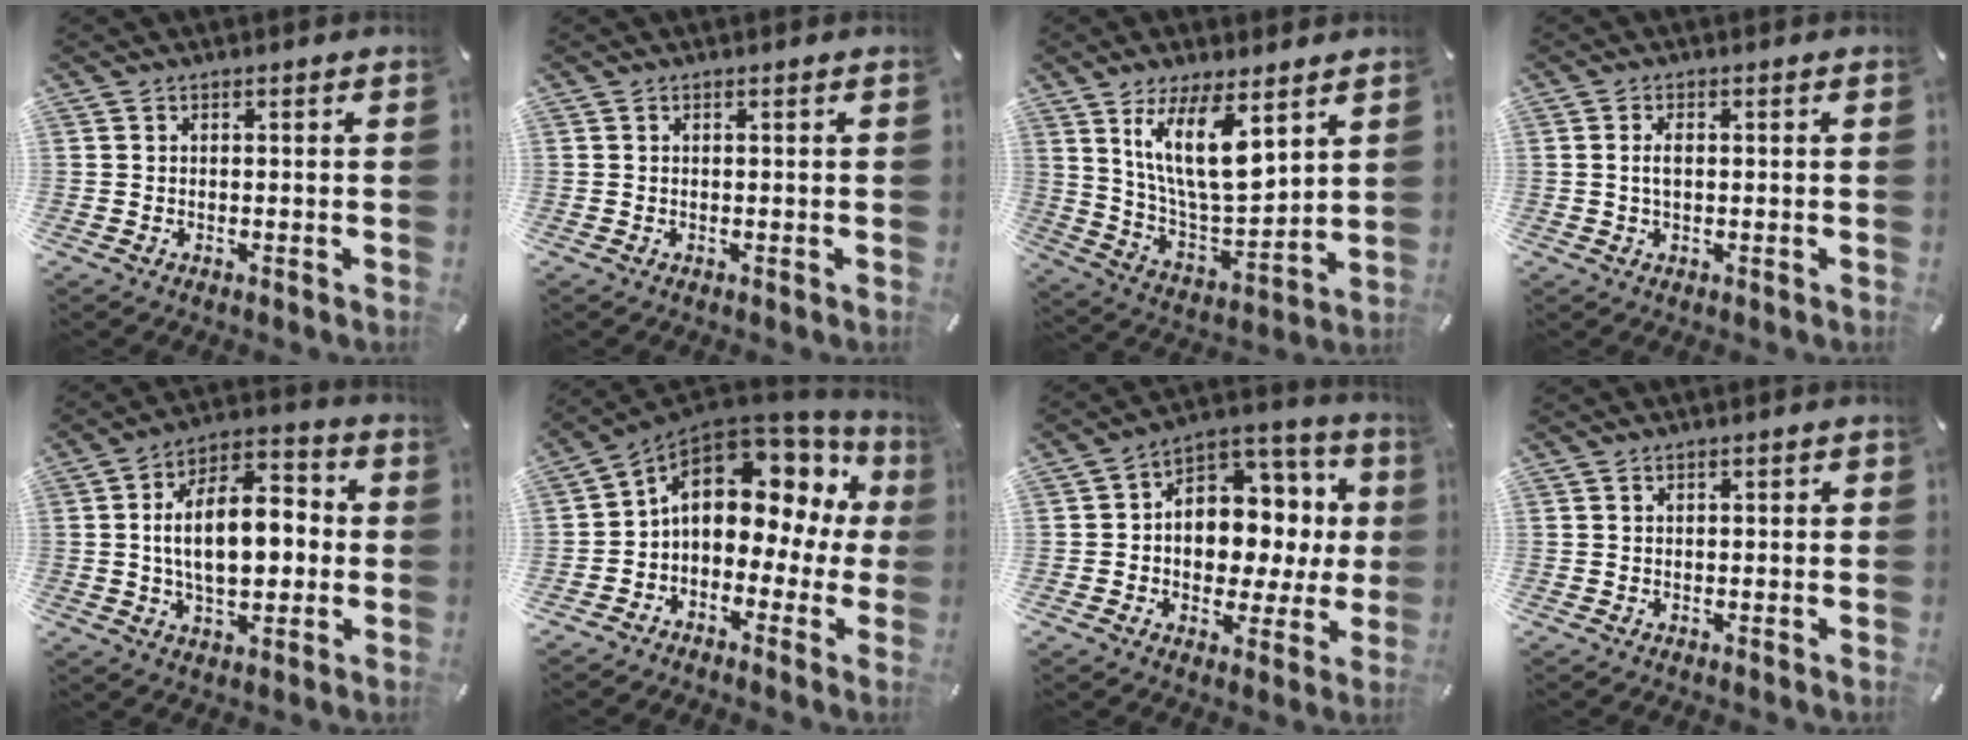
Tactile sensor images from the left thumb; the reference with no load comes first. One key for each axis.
{"total": 0.0}
{"total": 16.7, "fx": 9.2, "fy": 6.1, "fz": 12.5, "tx": -0.240, "ty": -0.045, "tz": 0.157}
{"total": 2.3, "fx": 0.1, "fy": 1.2, "fz": 2.0, "tx": -0.043, "ty": 0.005, "tz": -0.001}
{"total": 15.6, "fx": -0.1, "fy": 9.2, "fz": 12.6, "tx": -0.209, "ty": 0.004, "tz": -0.006}
{"total": 13.0, "fx": 3.5, "fy": 9.0, "fz": 8.8, "tx": -0.135, "ty": -0.023, "tz": 0.054}
{"total": 11.2, "fx": 0.6, "fy": 9.4, "fz": 6.1, "tx": -0.076, "ty": -0.021, "tz": 0.021}
{"total": 0.8, "fx": -0.1, "fy": 0.6, "fz": 0.6, "tx": -0.011, "ty": 0.005, "tz": -0.003}